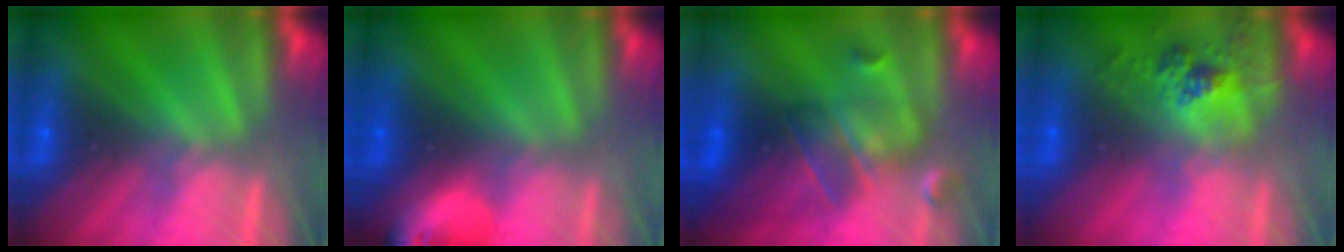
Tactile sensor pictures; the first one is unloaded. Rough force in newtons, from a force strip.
{"total": 5.7}
{"total": 5.7}
{"total": 2.4}